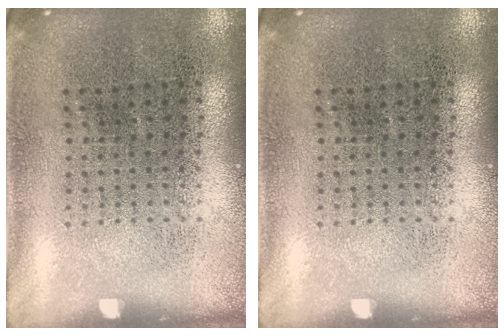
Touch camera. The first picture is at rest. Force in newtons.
{"total": 0.0}